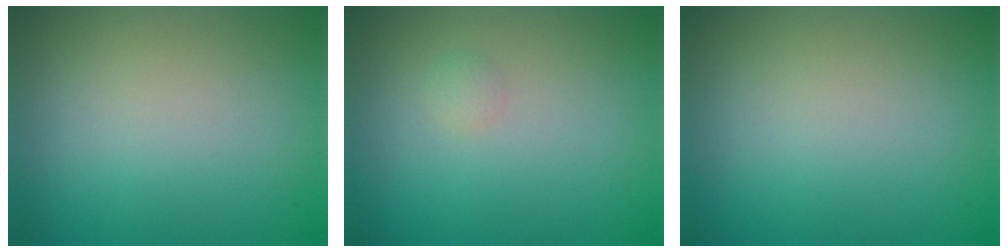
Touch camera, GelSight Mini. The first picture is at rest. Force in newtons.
{"total": 0.7, "press": 0.7, "slide": 0.0}
{"total": 0.0}